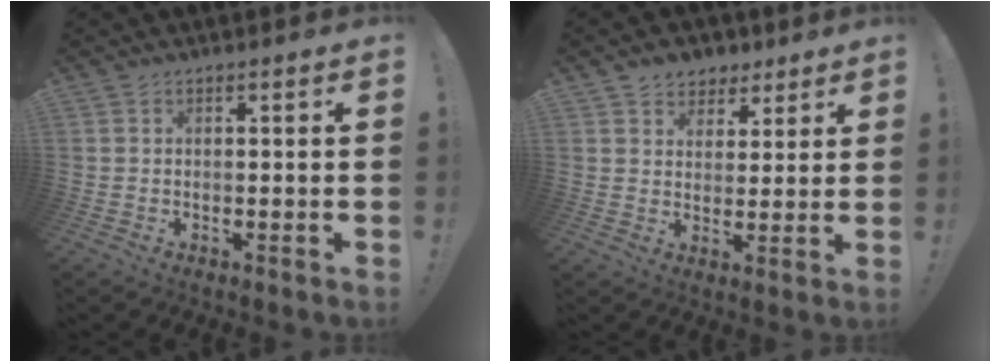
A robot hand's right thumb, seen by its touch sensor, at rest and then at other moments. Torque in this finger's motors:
{"motor_torque": [0.01, 0.01, 0.00, 0.01, 0.00]}